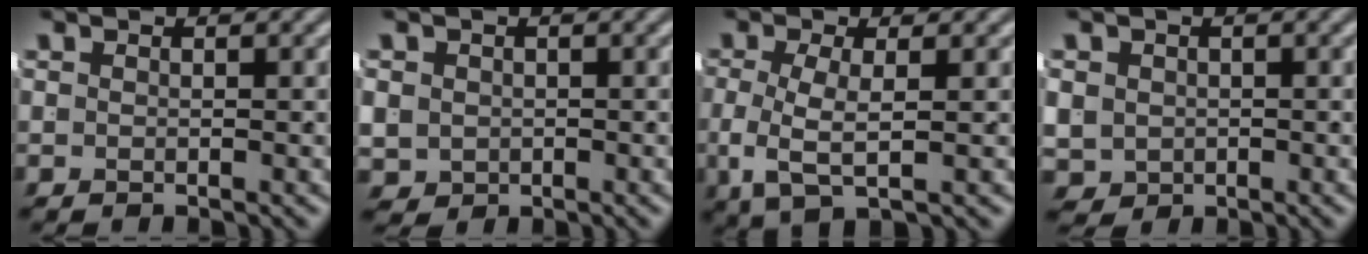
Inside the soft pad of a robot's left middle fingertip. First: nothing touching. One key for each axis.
{"total": 4.3, "fx": -0.9, "fy": 3.9, "fz": 1.6, "tx": -0.054, "ty": -0.033, "tz": 0.000}
{"total": 3.8, "fx": -0.6, "fy": 1.5, "fz": 3.5, "tx": -0.084, "ty": -0.022, "tz": 0.004}
{"total": 5.5, "fx": -1.2, "fy": 4.9, "fz": 2.2, "tx": -0.067, "ty": -0.039, "tz": -0.005}